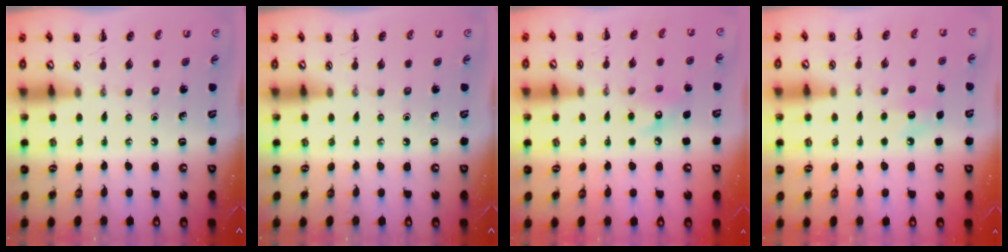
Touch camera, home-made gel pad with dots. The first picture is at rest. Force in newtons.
{"total": 0.0}
{"total": 7.8, "press": 7.7, "slide": 1.4}
{"total": 6.8, "press": 6.5, "slide": 1.8}